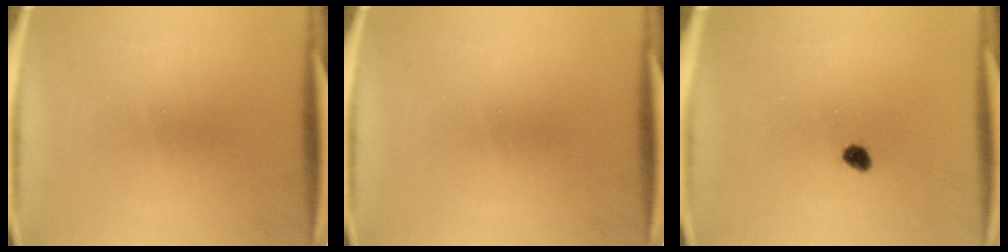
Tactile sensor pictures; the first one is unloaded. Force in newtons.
{"total": 0.0}
{"total": 2.0}